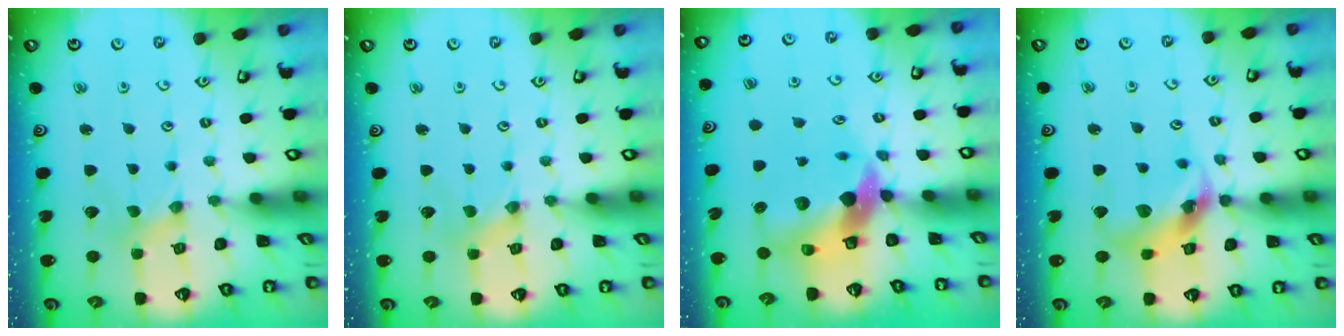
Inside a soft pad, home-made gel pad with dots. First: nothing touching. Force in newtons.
{"total": 0.5, "press": 0.5, "slide": 0.1}
{"total": 11.8, "press": 11.6, "slide": 1.9}
{"total": 13.1, "press": 13.0, "slide": 1.7}